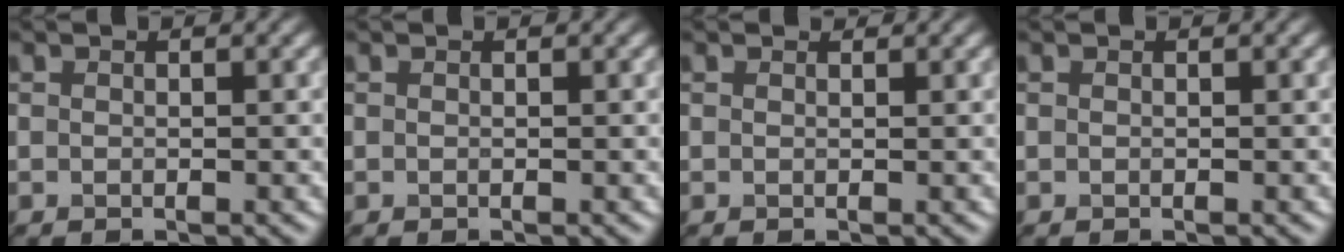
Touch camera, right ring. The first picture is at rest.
{"total": 0.0}
{"total": 0.5, "force": [0.5, 0.1, 0.2], "torque": [-0.014, 0.004, 0.002]}
{"total": 0.0}